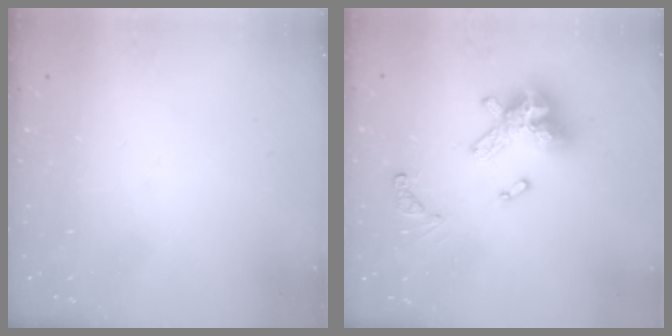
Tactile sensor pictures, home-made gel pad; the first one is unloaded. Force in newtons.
{"total": 13.7, "press": 13.6, "slide": 1.8}